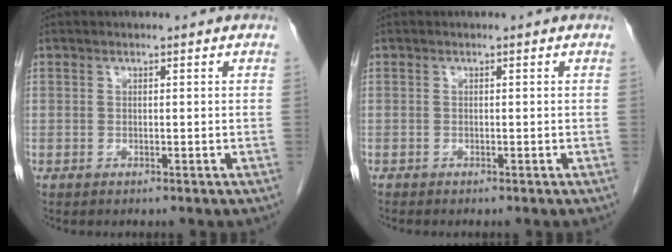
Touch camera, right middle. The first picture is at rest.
{"total": 0.0}